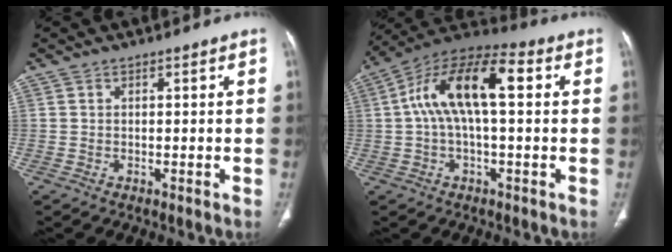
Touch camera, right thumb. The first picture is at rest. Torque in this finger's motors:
{"motor_torque": [-0.46, 1.15, 1.16, 0.45, 0.23]}